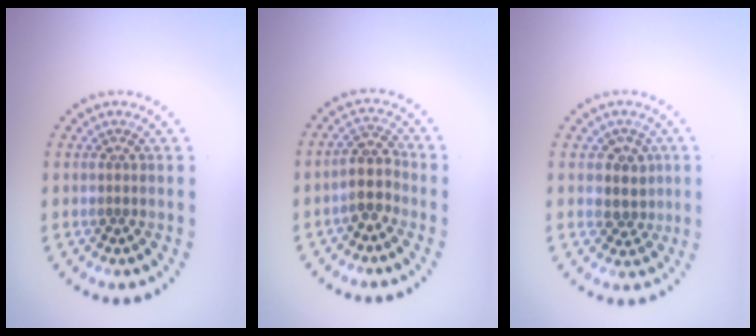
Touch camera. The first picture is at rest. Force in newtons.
{"total": 2.7, "press": 2.3, "slide": 1.5}
{"total": 2.8, "press": 2.4, "slide": 1.4}